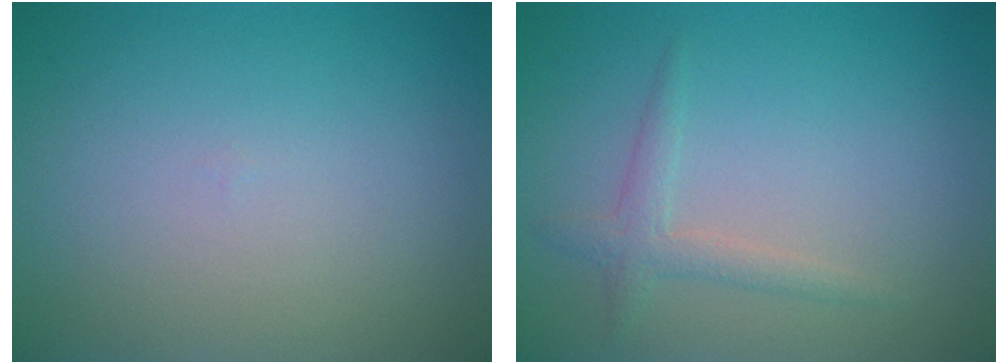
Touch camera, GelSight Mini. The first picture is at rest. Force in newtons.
{"total": 1.7, "press": 1.7, "slide": 0.0}